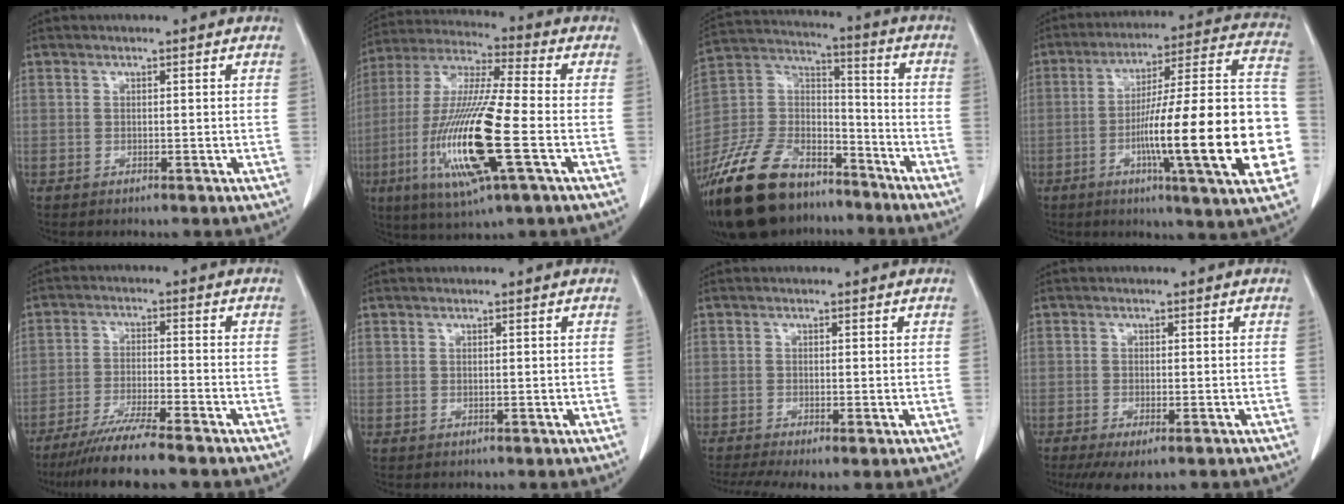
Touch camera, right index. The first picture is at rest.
{"total": 18.5, "force": [-5.0, 1.4, 17.8], "torque": [-0.374, -0.020, -0.092]}
{"total": 22.5, "force": [-16.7, 10.6, 10.7], "torque": [-0.271, 0.006, -0.304]}
{"total": 25.5, "force": [-6.1, 1.4, 24.7], "torque": [-0.289, 0.009, -0.094]}
{"total": 9.0, "force": [-7.3, -0.5, 5.2], "torque": [-0.082, -0.027, -0.124]}
{"total": 0.0}
{"total": 5.4, "force": [-3.1, 1.6, 4.1], "torque": [-0.074, -0.012, -0.056]}
{"total": 5.6, "force": [-3.9, 1.4, 3.8], "torque": [-0.054, -0.014, -0.060]}